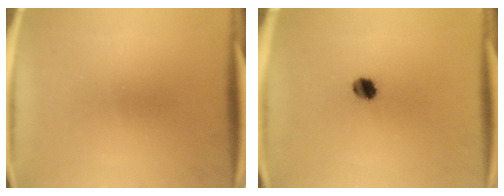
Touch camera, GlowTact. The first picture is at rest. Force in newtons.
{"total": 3.9}